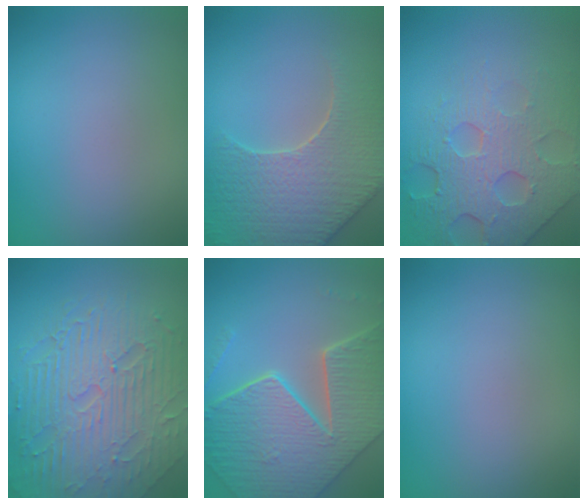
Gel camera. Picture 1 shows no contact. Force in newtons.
{"total": 7.1, "press": 5.9, "slide": 4.0}
{"total": 6.1, "press": 5.0, "slide": 3.5}
{"total": 9.7, "press": 6.2, "slide": 7.4}
{"total": 9.2, "press": 6.6, "slide": 6.4}
{"total": 0.0}